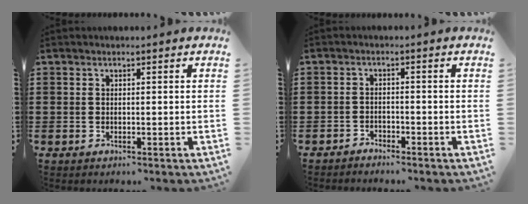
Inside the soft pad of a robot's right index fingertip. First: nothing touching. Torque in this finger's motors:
{"motor_torque": [-0.27, -0.42, 0.00, -0.04]}